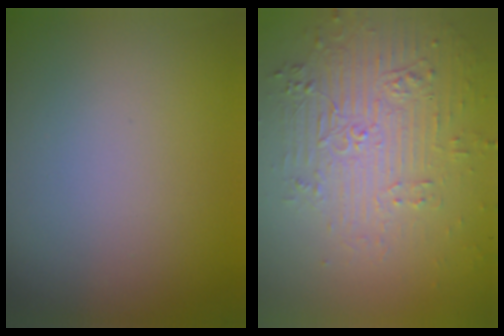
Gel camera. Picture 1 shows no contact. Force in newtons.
{"total": 5.7, "press": 3.6, "slide": 4.4}